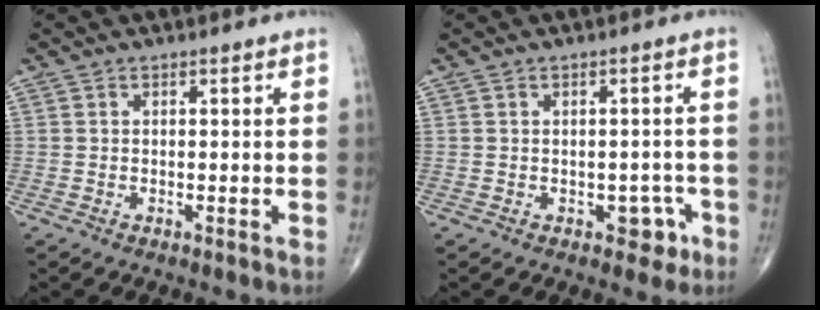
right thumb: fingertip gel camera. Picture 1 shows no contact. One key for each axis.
{"total": 3.5, "fx": -1.5, "fy": 2.4, "fz": 2.0, "tx": -0.001, "ty": 0.012, "tz": -0.018}